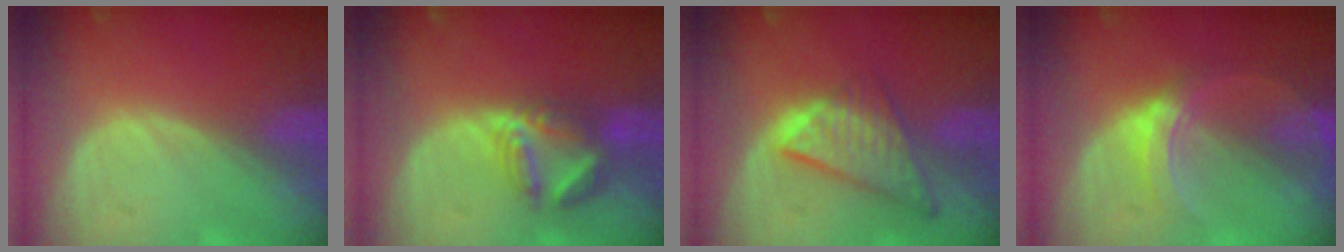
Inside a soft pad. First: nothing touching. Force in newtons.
{"total": 6.2, "press": 6.2, "slide": 0.7}
{"total": 8.6, "press": 7.3, "slide": 4.5}
{"total": 5.6, "press": 5.6, "slide": 0.4}